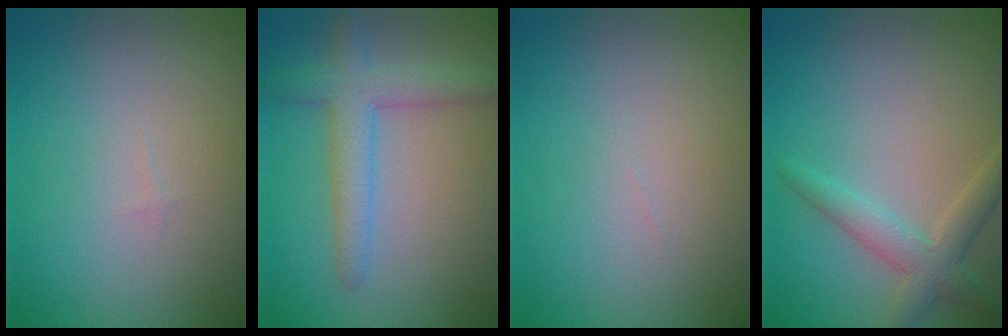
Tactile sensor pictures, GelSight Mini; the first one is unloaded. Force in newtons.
{"total": 3.9, "press": 3.9, "slide": 0.2}
{"total": 0.0}
{"total": 3.1, "press": 3.1, "slide": 0.1}